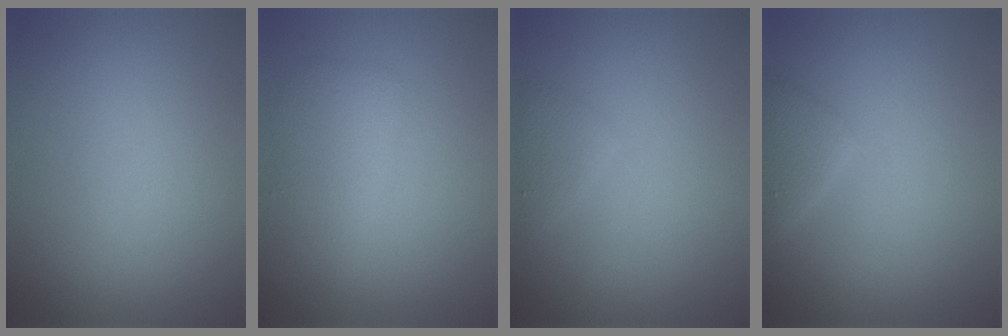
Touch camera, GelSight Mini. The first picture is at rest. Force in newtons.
{"total": 2.8, "press": 2.8, "slide": 0.1}
{"total": 1.3, "press": 1.3, "slide": 0.1}
{"total": 2.0, "press": 2.0, "slide": 0.1}